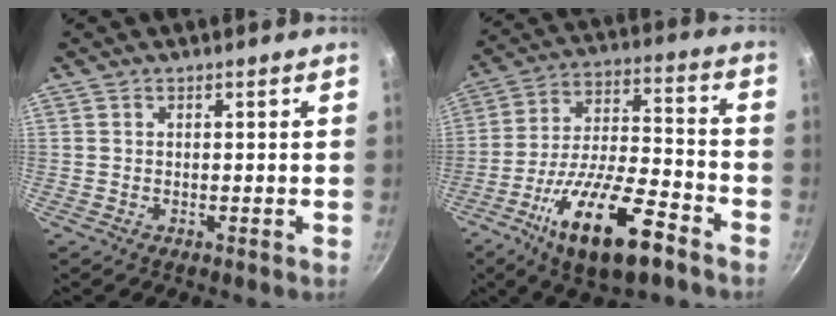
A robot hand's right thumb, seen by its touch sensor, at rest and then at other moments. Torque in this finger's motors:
{"motor_torque": [-0.05, 0.29, 1.63, -1.14, 0.17]}